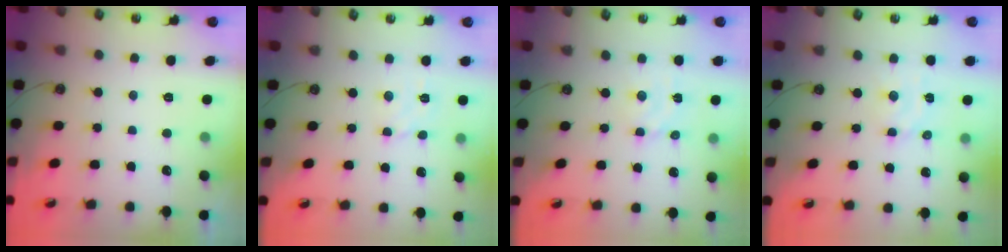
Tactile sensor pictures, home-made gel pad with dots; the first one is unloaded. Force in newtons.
{"total": 3.0, "press": 3.0, "slide": 0.3}
{"total": 3.5, "press": 3.5, "slide": 0.2}
{"total": 5.4, "press": 5.4, "slide": 0.3}